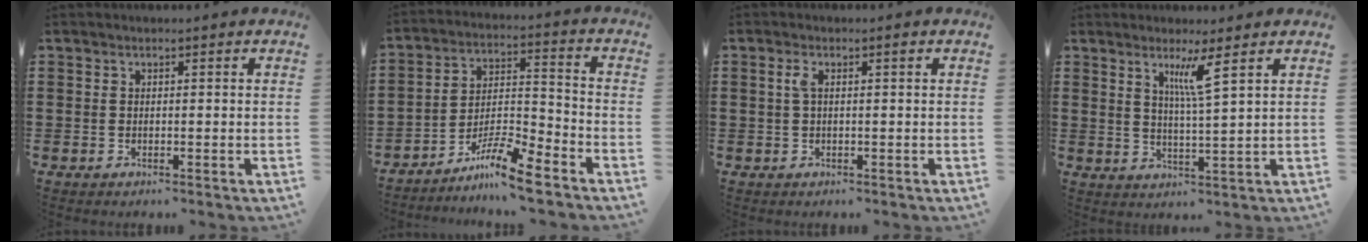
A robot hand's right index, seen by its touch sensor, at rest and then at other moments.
{"total": 8.4, "force": [-7.1, 0.6, 4.4], "torque": [-0.081, 0.009, -0.135]}
{"total": 2.2, "force": [0.5, 0.5, 2.1], "torque": [-0.041, 0.003, 0.005]}
{"total": 4.7, "force": [2.7, -0.7, 3.8], "torque": [-0.074, -0.008, 0.042]}